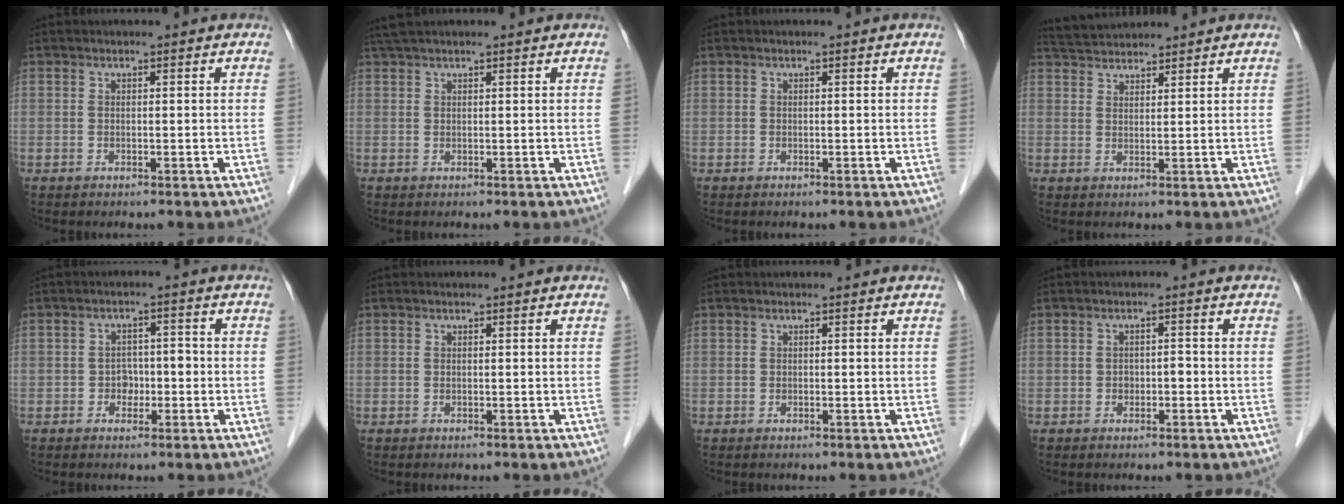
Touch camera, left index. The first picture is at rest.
{"total": 4.5, "force": [3.9, 0.0, 2.1], "torque": [-0.031, 0.039, 0.068]}
{"total": 0.0}
{"total": 5.1, "force": [5.0, 0.5, 0.8], "torque": [-0.020, 0.036, 0.092]}
{"total": 2.9, "force": [-1.0, 2.2, 1.6], "torque": [-0.021, 0.013, -0.015]}
{"total": 0.0}
{"total": 0.0}
{"total": 1.4, "force": [-0.5, 1.0, 0.9], "torque": [-0.012, 0.007, -0.007]}